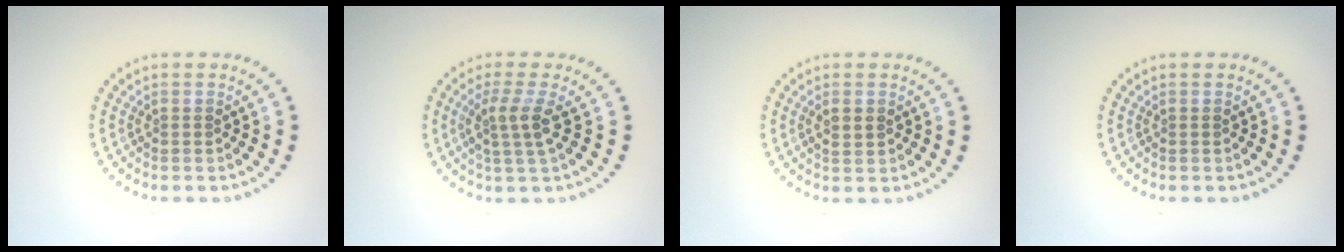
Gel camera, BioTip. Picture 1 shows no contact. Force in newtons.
{"total": 2.7, "press": 2.0, "slide": 1.9}
{"total": 1.0, "press": 0.9, "slide": 0.3}
{"total": 0.0}